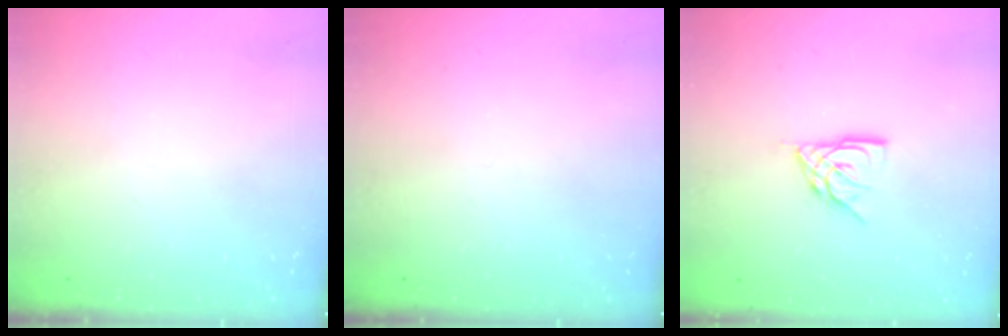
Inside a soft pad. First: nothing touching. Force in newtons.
{"total": 0.0}
{"total": 8.2, "press": 8.1, "slide": 0.6}